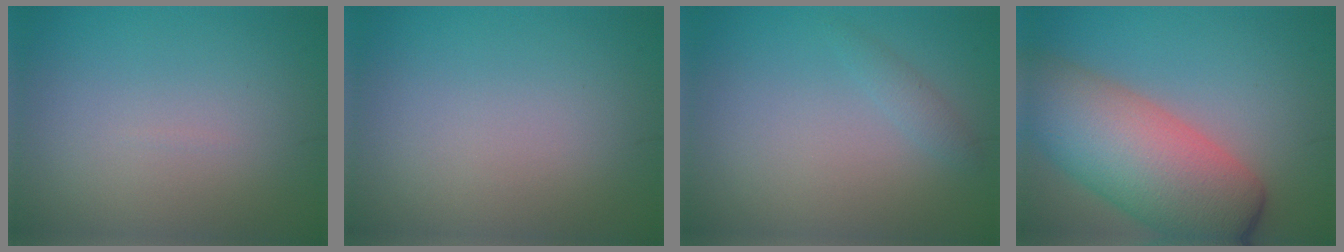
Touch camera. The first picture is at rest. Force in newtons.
{"total": 0.0}
{"total": 1.0, "press": 1.0, "slide": 0.1}
{"total": 10.6, "press": 10.6, "slide": 0.4}